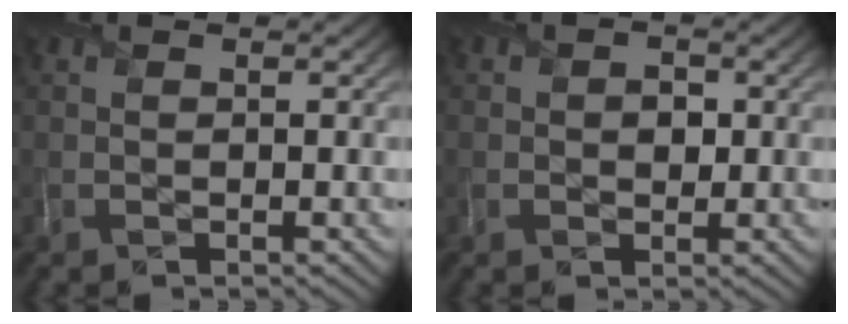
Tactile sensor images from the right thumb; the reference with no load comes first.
{"total": 1.9, "force": [0.0, 1.6, 1.0], "torque": [-0.014, -0.006, -0.006]}